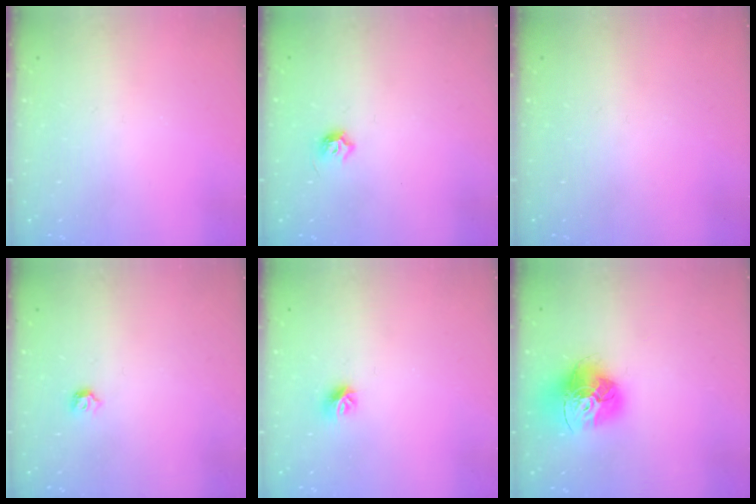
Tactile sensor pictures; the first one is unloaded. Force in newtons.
{"total": 5.5, "press": 5.4, "slide": 0.9}
{"total": 0.0}
{"total": 4.0, "press": 4.0, "slide": 0.8}
{"total": 7.4, "press": 7.4, "slide": 0.7}
{"total": 17.4, "press": 17.3, "slide": 1.7}